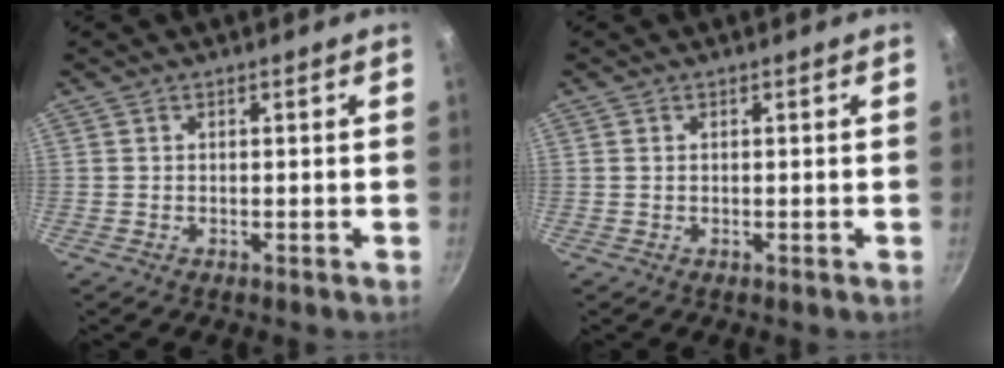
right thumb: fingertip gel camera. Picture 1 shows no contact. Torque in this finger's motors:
{"motor_torque": [0.01, 0.23, 0.23, 0.07, 0.04]}